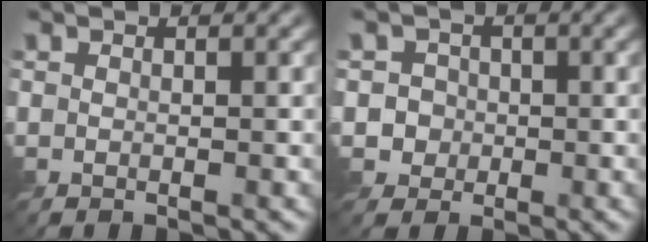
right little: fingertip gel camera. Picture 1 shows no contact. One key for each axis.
{"total": 2.8, "fx": -0.3, "fy": 2.8, "fz": 0.5, "tx": 0.012, "ty": 0.012, "tz": -0.014}